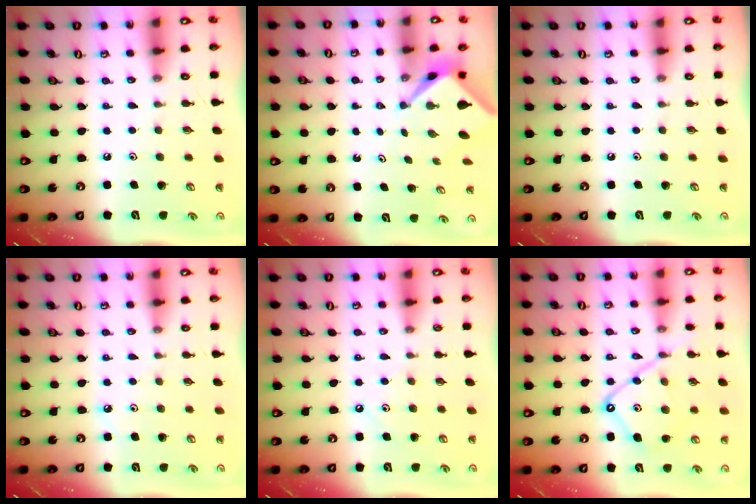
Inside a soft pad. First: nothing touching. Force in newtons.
{"total": 2.9, "press": 2.9, "slide": 0.1}
{"total": 0.0}
{"total": 3.0, "press": 2.9, "slide": 0.4}
{"total": 3.9, "press": 3.8, "slide": 0.5}
{"total": 14.2, "press": 14.1, "slide": 1.5}